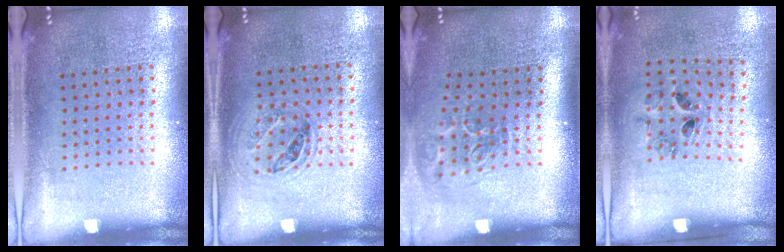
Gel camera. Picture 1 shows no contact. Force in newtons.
{"total": 0.9, "press": 0.8, "slide": 0.4}
{"total": 2.1, "press": 1.3, "slide": 1.6}
{"total": 1.3, "press": 0.8, "slide": 1.1}